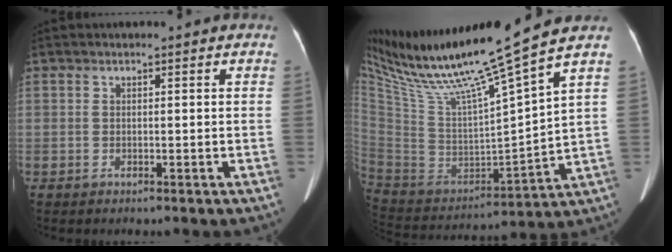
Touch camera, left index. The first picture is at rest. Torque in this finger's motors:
{"motor_torque": [-0.14, -0.69, 0.01, 0.02]}